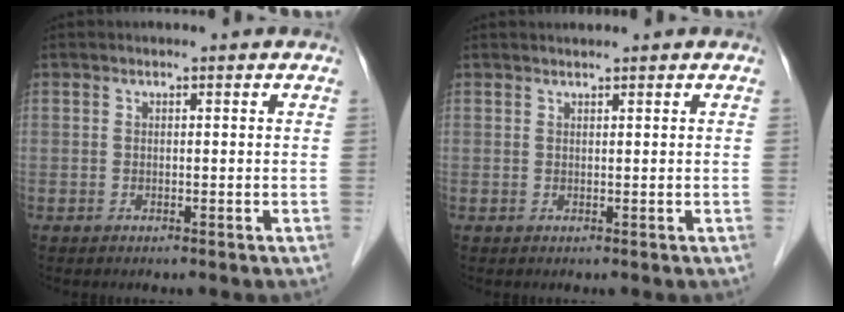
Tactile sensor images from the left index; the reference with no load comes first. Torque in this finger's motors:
{"motor_torque": [0.22, -0.21, 0.05, 0.01]}